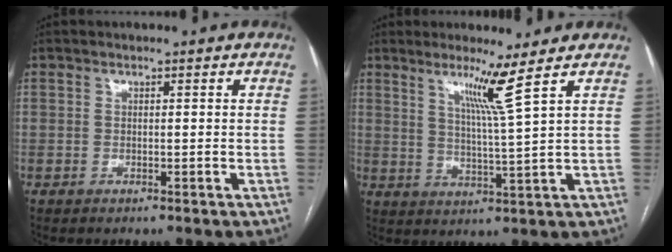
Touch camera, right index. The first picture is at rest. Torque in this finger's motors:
{"motor_torque": [0.50, 0.47, 0.26, 0.11]}